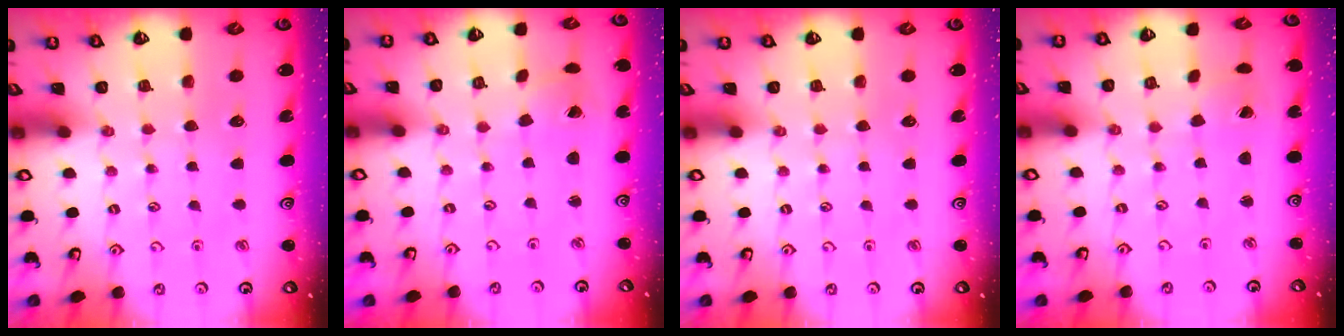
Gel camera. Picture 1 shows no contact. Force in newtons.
{"total": 1.2, "press": 1.2, "slide": 0.1}
{"total": 0.0}
{"total": 0.7, "press": 0.7, "slide": 0.1}